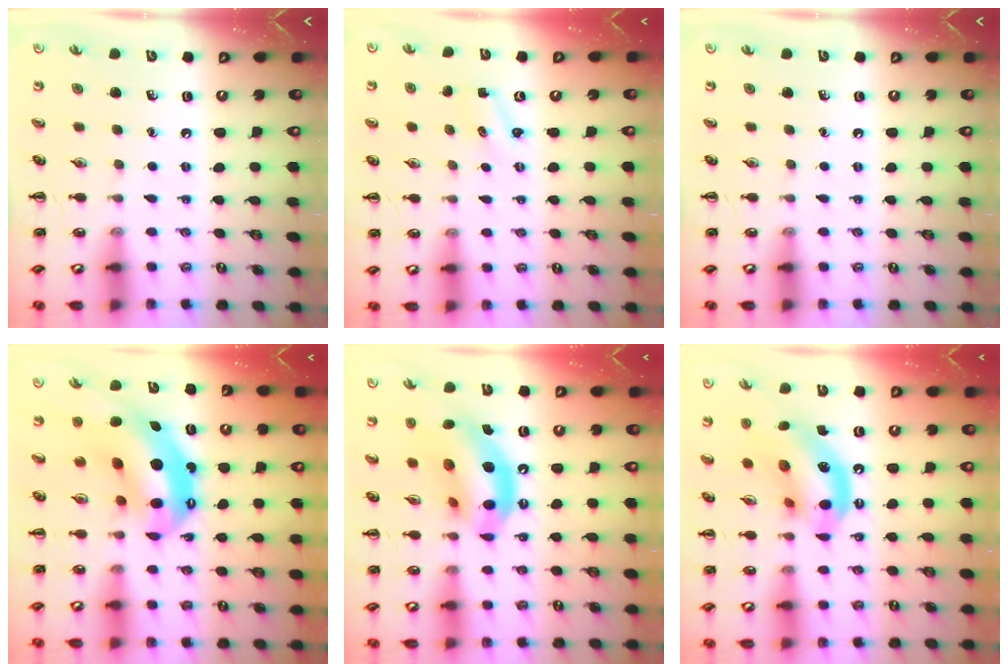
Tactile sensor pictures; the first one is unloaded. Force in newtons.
{"total": 0.8, "press": 0.8, "slide": 0.3}
{"total": 0.0}
{"total": 12.3, "press": 11.9, "slide": 2.9}
{"total": 16.3, "press": 15.7, "slide": 4.1}
{"total": 15.1, "press": 14.9, "slide": 2.4}